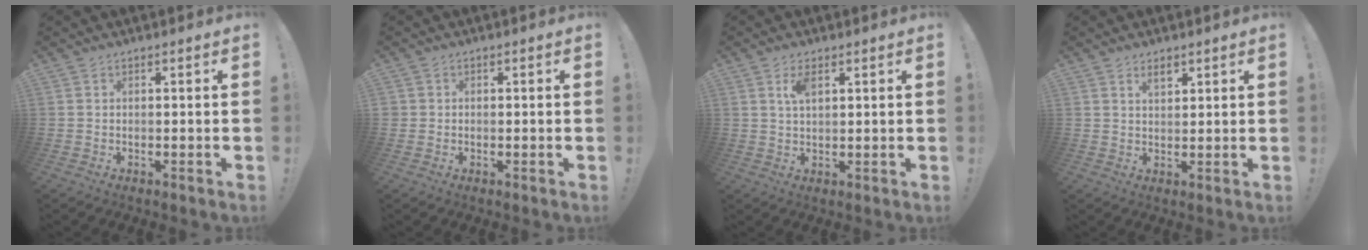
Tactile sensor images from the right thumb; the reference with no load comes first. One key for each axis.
{"total": 1.4, "fx": 0.0, "fy": 1.4, "fz": 0.2, "tx": -0.001, "ty": 0.005, "tz": 0.000}
{"total": 4.1, "fx": 2.0, "fy": 1.9, "fz": 3.1, "tx": -0.048, "ty": -0.005, "tz": 0.031}
{"total": 3.6, "fx": 2.5, "fy": 2.1, "fz": 1.6, "tx": -0.015, "ty": -0.012, "tz": 0.043}